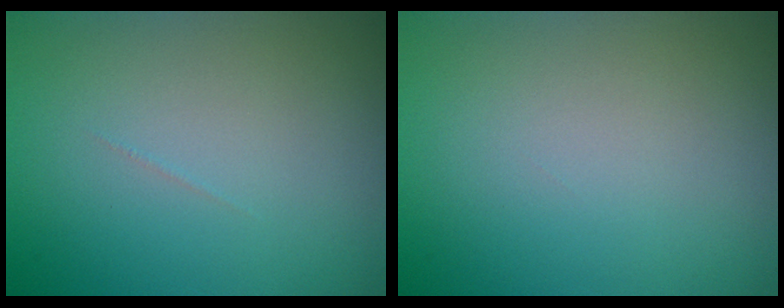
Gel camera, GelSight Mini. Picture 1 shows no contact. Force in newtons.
{"total": 0.0}